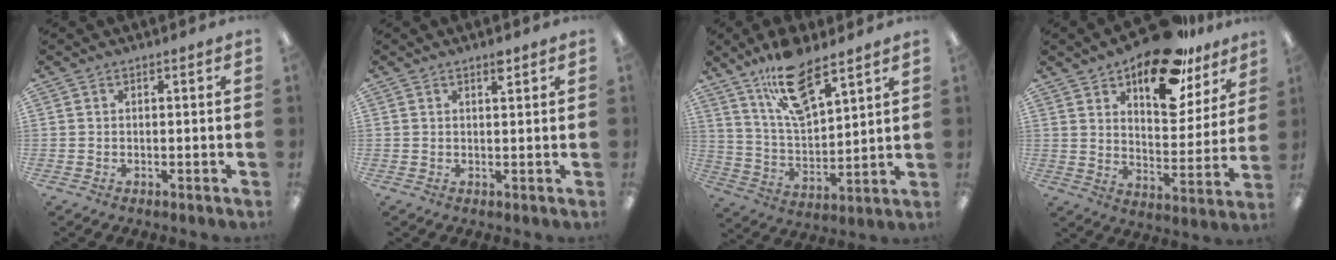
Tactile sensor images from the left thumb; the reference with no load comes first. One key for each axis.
{"total": 1.9, "fx": 1.5, "fy": 0.4, "fz": 1.2, "tx": -0.010, "ty": -0.007, "tz": 0.023}
{"total": 15.7, "fx": 10.9, "fy": 5.8, "fz": 9.7, "tx": -0.171, "ty": -0.046, "tz": 0.189}
{"total": 19.7, "fx": 13.8, "fy": 8.8, "fz": 11.0, "tx": -0.158, "ty": -0.082, "tz": 0.231}